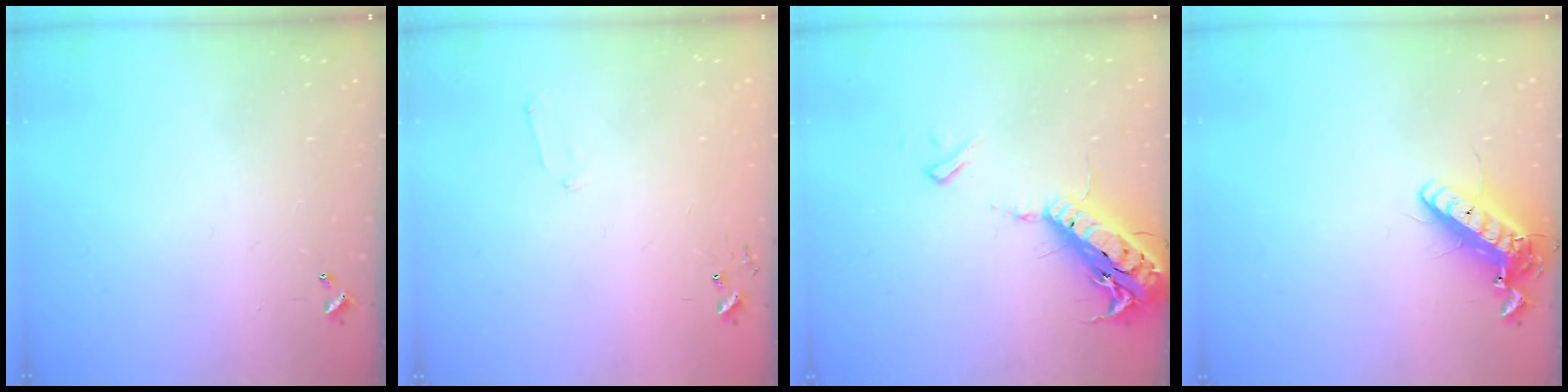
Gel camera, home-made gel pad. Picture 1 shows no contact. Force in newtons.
{"total": 5.1, "press": 5.0, "slide": 0.6}
{"total": 19.4, "press": 19.0, "slide": 4.2}
{"total": 14.3, "press": 14.1, "slide": 2.6}